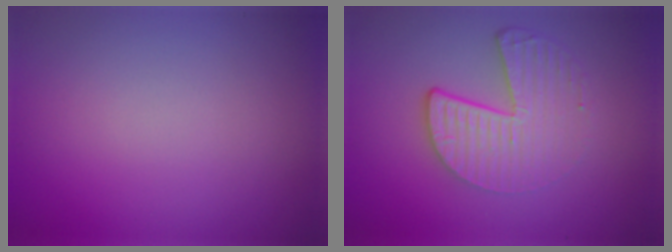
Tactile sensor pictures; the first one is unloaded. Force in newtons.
{"total": 4.5, "press": 3.1, "slide": 3.3}